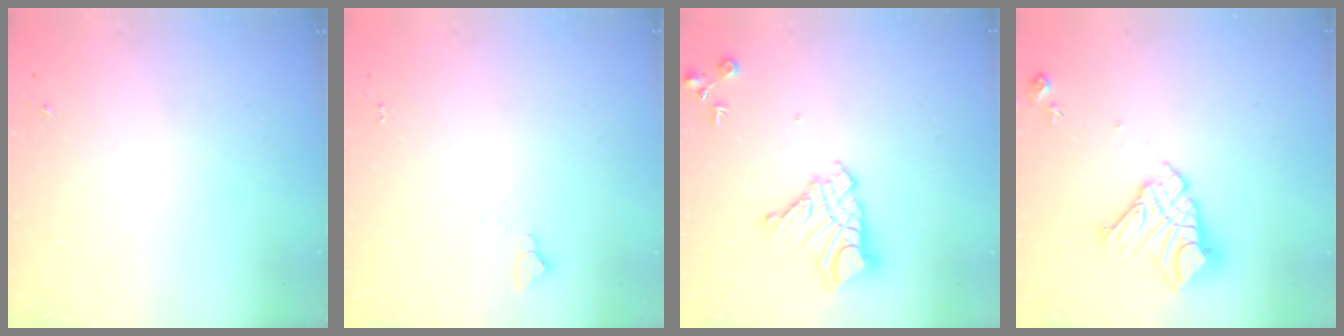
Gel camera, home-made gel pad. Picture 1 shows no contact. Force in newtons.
{"total": 3.1, "press": 3.0, "slide": 0.3}
{"total": 14.2, "press": 14.2, "slide": 1.3}
{"total": 15.2, "press": 15.1, "slide": 1.6}